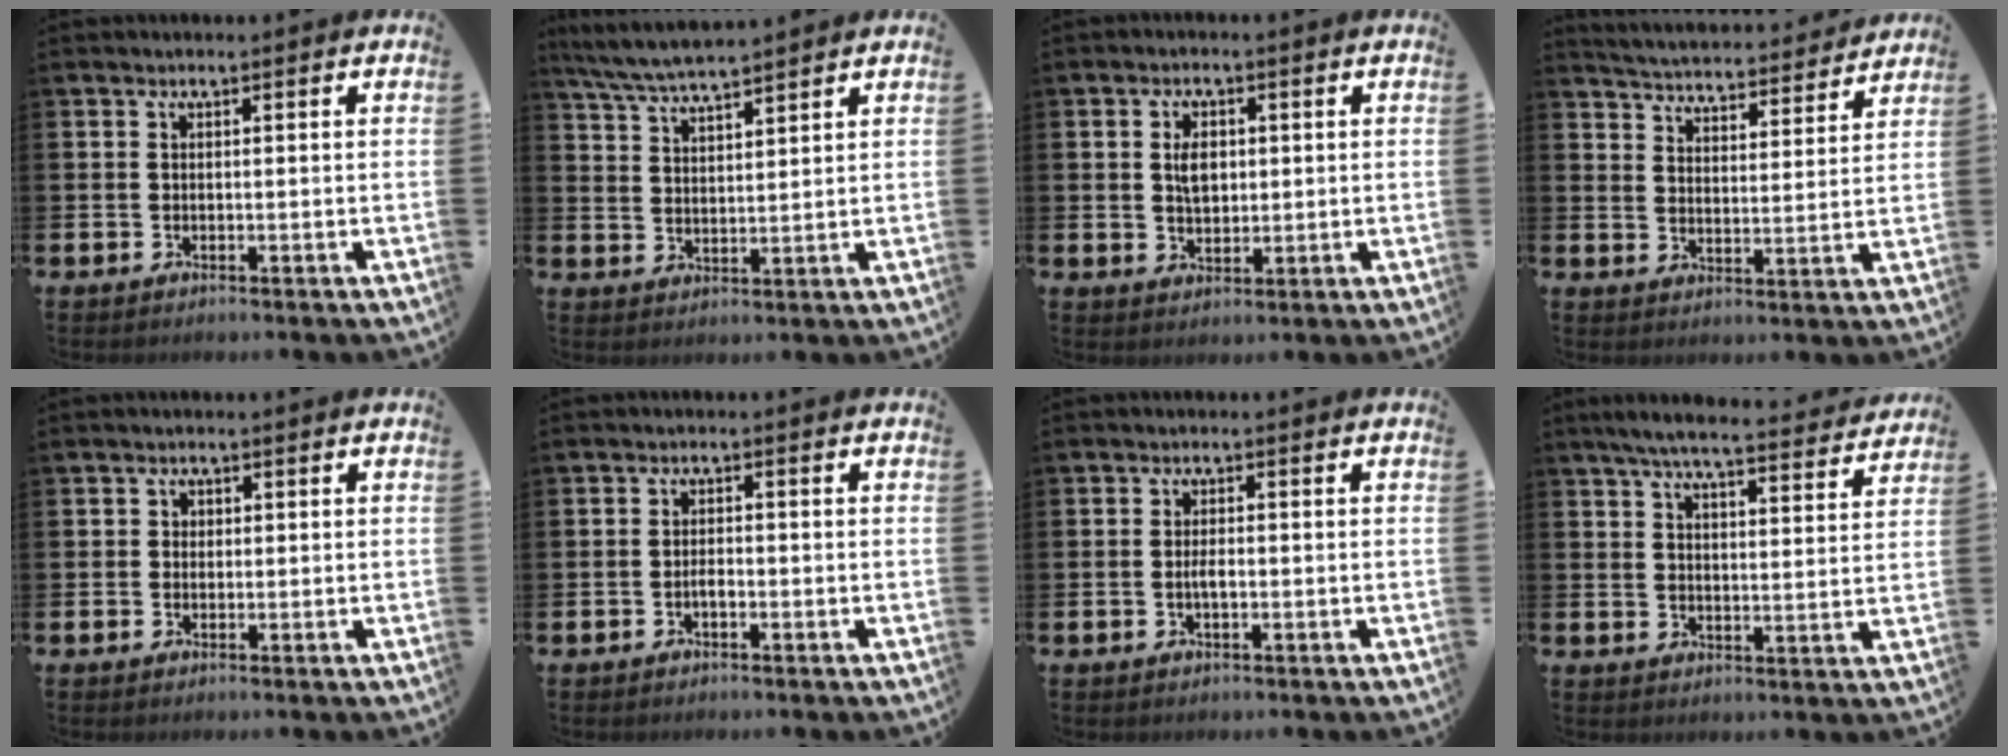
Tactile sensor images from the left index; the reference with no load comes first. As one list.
[{"total": 5.6, "force": [5.4, 0.2, 1.6], "torque": [-0.052, -0.022, 0.098]}, {"total": 3.4, "force": [0.8, 2.1, 2.5], "torque": [-0.036, 0.002, 0.010]}, {"total": 4.8, "force": [4.8, 0.5, 0.1], "torque": [-0.019, -0.046, 0.080]}, {"total": 1.1, "force": [0.2, 1.1, 0.3], "torque": [0.002, 0.004, 0.001]}, {"total": 1.5, "force": [-0.6, 0.7, 1.2], "torque": [-0.022, 0.001, -0.013]}, {"total": 1.8, "force": [-0.3, 0.7, 1.6], "torque": [-0.029, 0.001, -0.007]}, {"total": 6.3, "force": [5.9, 0.4, 2.2], "torque": [-0.052, -0.036, 0.101]}]